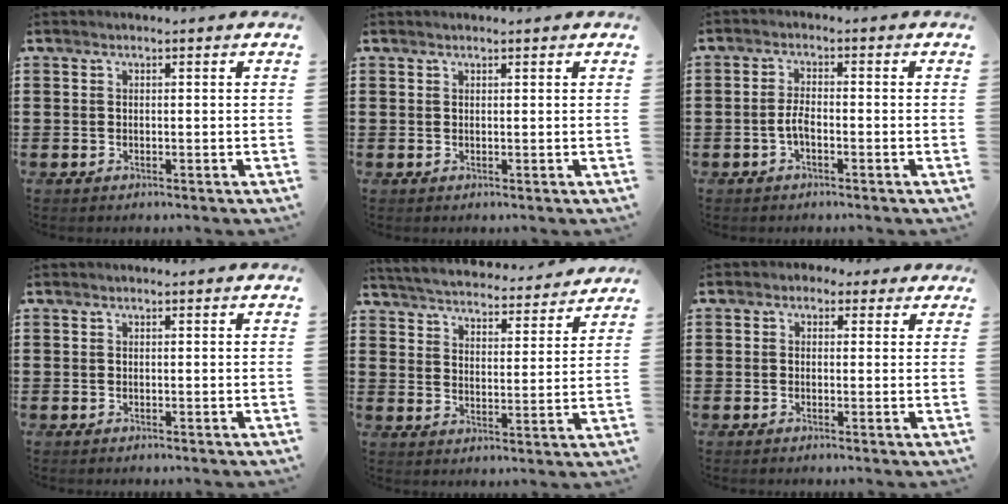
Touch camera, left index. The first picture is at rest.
{"total": 0.5, "force": [0.5, 0.0, 0.2], "torque": [-0.006, -0.001, 0.010]}
{"total": 2.6, "force": [-1.1, 0.9, 2.2], "torque": [-0.055, -0.001, -0.026]}
{"total": 0.0}
{"total": 4.4, "force": [4.3, -0.3, 0.4], "torque": [-0.033, -0.039, 0.068]}
{"total": 1.7, "force": [0.6, 1.5, 0.4], "torque": [-0.015, 0.010, 0.009]}